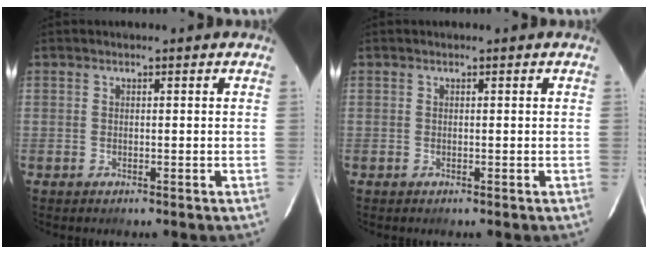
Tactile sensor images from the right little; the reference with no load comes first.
{"total": 0.0}